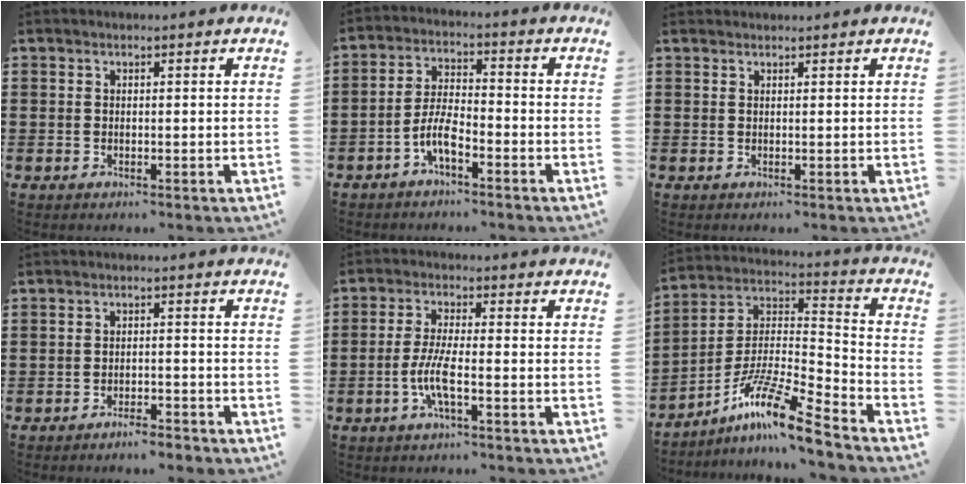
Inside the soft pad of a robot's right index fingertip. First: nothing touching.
{"total": 5.5, "force": [-3.1, 1.5, 4.2], "torque": [-0.106, -0.003, -0.067]}
{"total": 0.5, "force": [0.5, 0.1, -0.1], "torque": [0.003, 0.002, 0.010]}
{"total": 2.5, "force": [-2.5, 0.1, 0.6], "torque": [-0.013, 0.001, -0.049]}
{"total": 5.4, "force": [-2.0, 0.8, 4.9], "torque": [-0.112, -0.011, -0.045]}
{"total": 12.7, "force": [-9.6, 0.9, 8.3], "torque": [-0.165, 0.005, -0.187]}